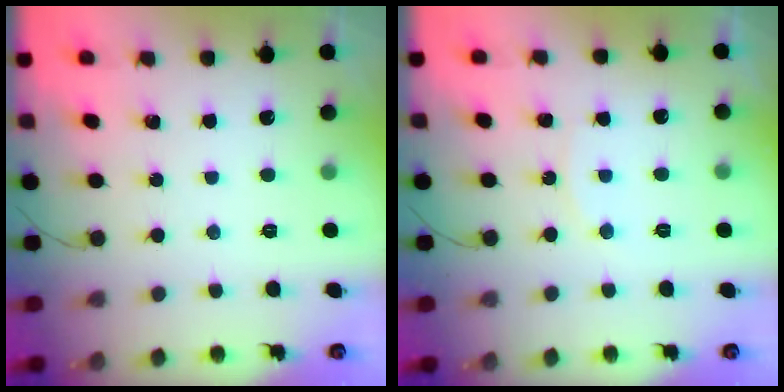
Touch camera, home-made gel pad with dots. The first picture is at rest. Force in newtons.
{"total": 5.4, "press": 5.4, "slide": 0.6}